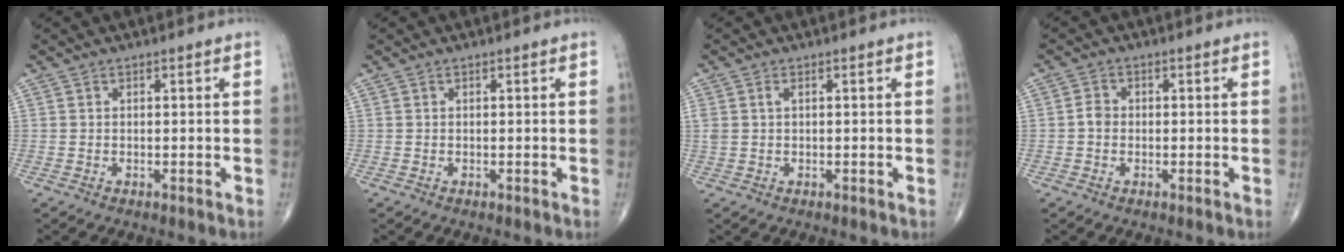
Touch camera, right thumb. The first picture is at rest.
{"total": 0.0}
{"total": 1.8, "force": [0.5, 1.0, 1.4], "torque": [-0.044, 0.009, 0.014]}
{"total": 1.9, "force": [-0.3, 1.6, 1.0], "torque": [-0.011, 0.006, -0.010]}